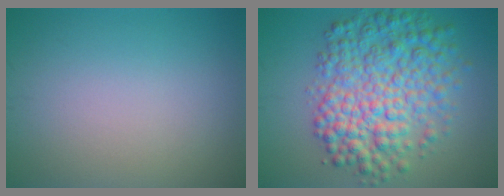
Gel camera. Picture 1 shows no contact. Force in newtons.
{"total": 8.7, "press": 8.7, "slide": 0.1}